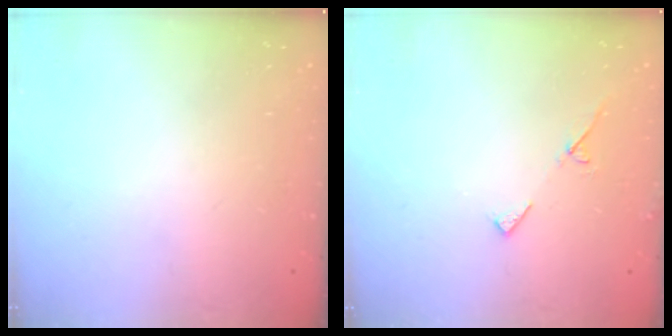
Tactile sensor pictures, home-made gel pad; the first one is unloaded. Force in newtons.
{"total": 4.8, "press": 4.8, "slide": 0.5}